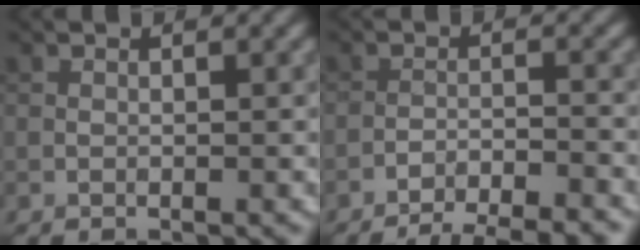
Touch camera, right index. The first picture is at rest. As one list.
[{"total": 7.2, "force": [-6.7, 1.3, 2.2], "torque": [-0.024, 0.009, -0.095]}]